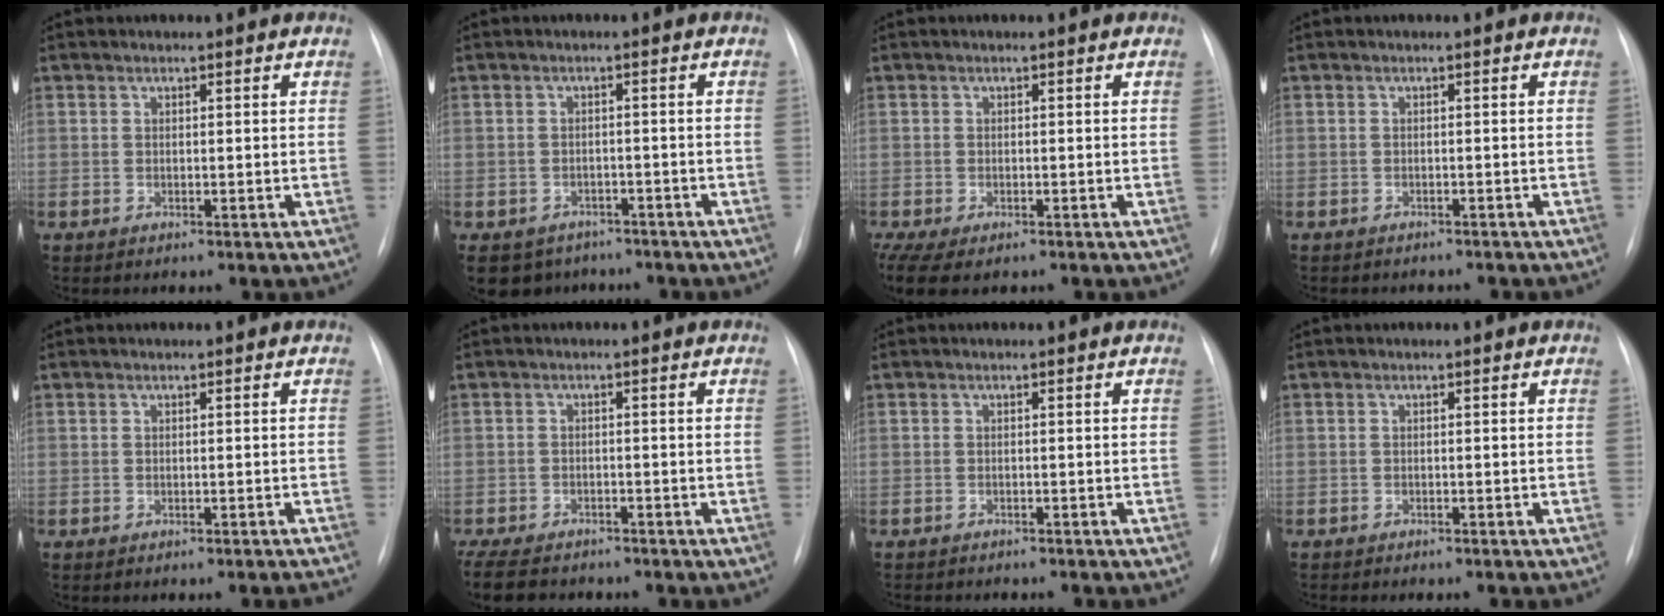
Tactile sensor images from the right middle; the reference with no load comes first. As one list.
[{"total": 7.4, "force": [-5.6, 4.7, 0.9], "torque": [-0.017, 0.006, -0.071]}, {"total": 8.2, "force": [-5.2, 4.1, 4.8], "torque": [-0.112, -0.007, -0.077]}, {"total": 4.8, "force": [-4.2, 1.9, 1.1], "torque": [-0.010, 0.002, -0.048]}, {"total": 3.3, "force": [-3.1, 0.9, 0.7], "torque": [0.012, 0.004, -0.032]}, {"total": 9.8, "force": [-8.2, 3.8, 3.8], "torque": [-0.082, -0.014, -0.121]}, {"total": 6.4, "force": [-5.7, 1.6, 2.3], "torque": [-0.024, 0.000, -0.070]}, {"total": 5.2, "force": [-4.5, 1.1, 2.2], "torque": [-0.025, -0.007, -0.053]}]